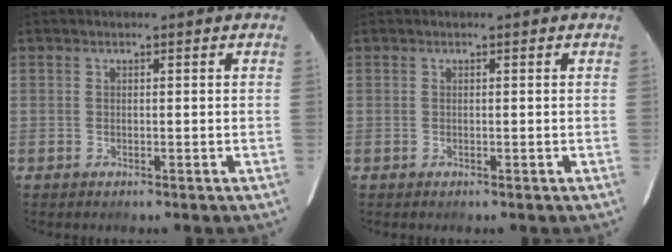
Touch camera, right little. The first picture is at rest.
{"total": 0.0}